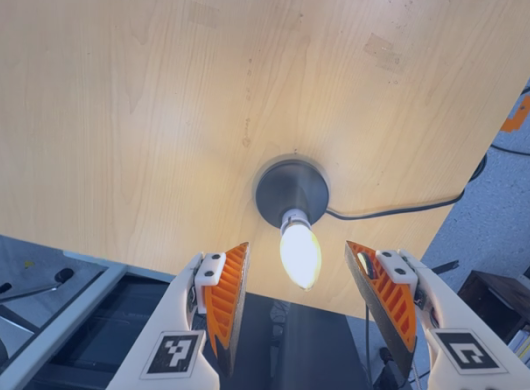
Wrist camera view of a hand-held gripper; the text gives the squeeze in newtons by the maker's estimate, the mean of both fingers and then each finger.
{"total": 0.0}